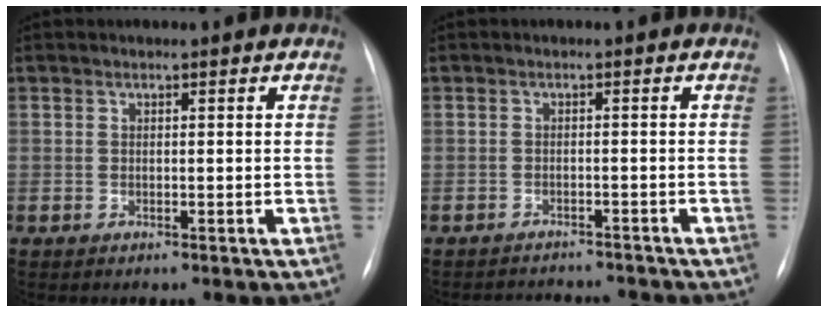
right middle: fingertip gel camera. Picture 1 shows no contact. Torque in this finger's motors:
{"motor_torque": [0.07, -0.11, 0.00, 0.01]}